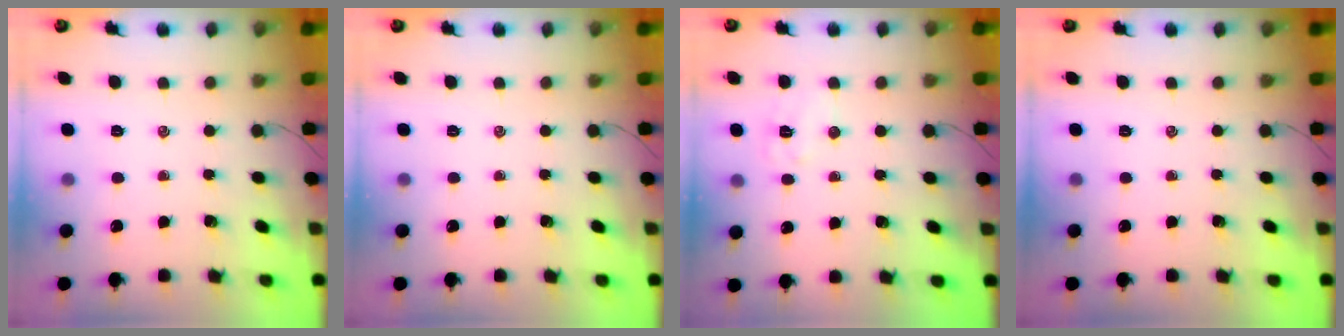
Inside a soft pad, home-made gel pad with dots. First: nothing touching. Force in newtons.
{"total": 0.0}
{"total": 5.6, "press": 5.5, "slide": 0.9}
{"total": 0.0}